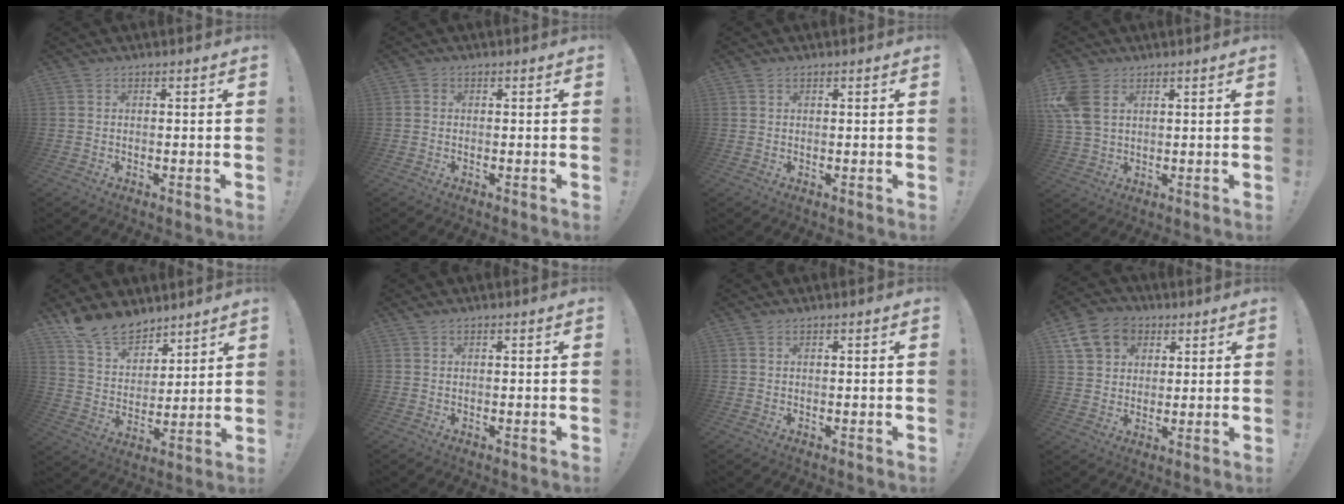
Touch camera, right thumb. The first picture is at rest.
{"total": 0.7, "force": [-0.2, 0.6, 0.2], "torque": [-0.006, 0.003, -0.003]}
{"total": 0.6, "force": [0.4, 0.3, 0.2], "torque": [0.003, -0.002, 0.007]}
{"total": 9.7, "force": [3.5, 6.6, 6.2], "torque": [-0.132, -0.008, 0.069]}
{"total": 14.1, "force": [11.7, 7.1, 3.5], "torque": [-0.076, -0.085, 0.226]}
{"total": 0.7, "force": [0.6, 0.0, 0.4], "torque": [-0.002, -0.003, 0.010]}
{"total": 0.5, "force": [0.4, 0.0, 0.4], "torque": [-0.012, 0.003, 0.008]}
{"total": 12.9, "force": [5.5, 10.0, 5.9], "torque": [-0.085, -0.018, 0.112]}